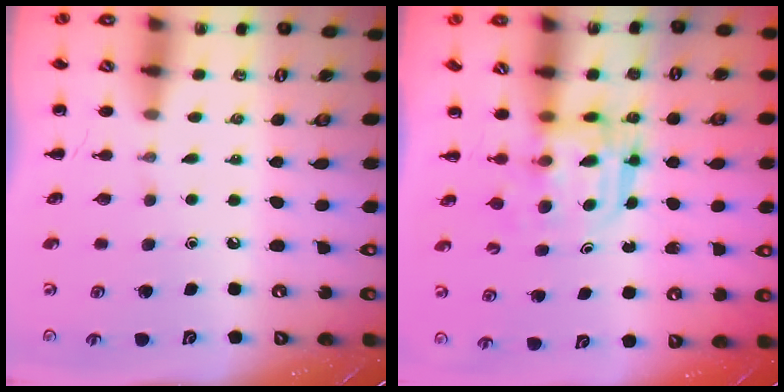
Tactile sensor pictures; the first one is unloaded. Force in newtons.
{"total": 3.2, "press": 3.2, "slide": 0.2}